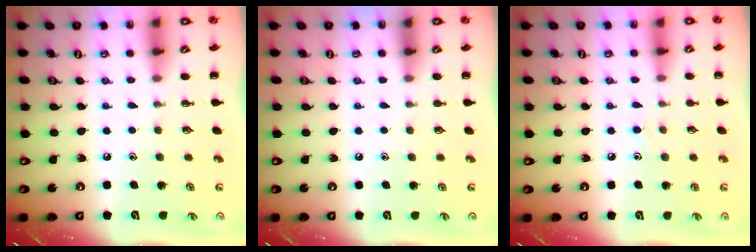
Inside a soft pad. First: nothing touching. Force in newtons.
{"total": 0.0}
{"total": 5.9, "press": 5.4, "slide": 2.3}